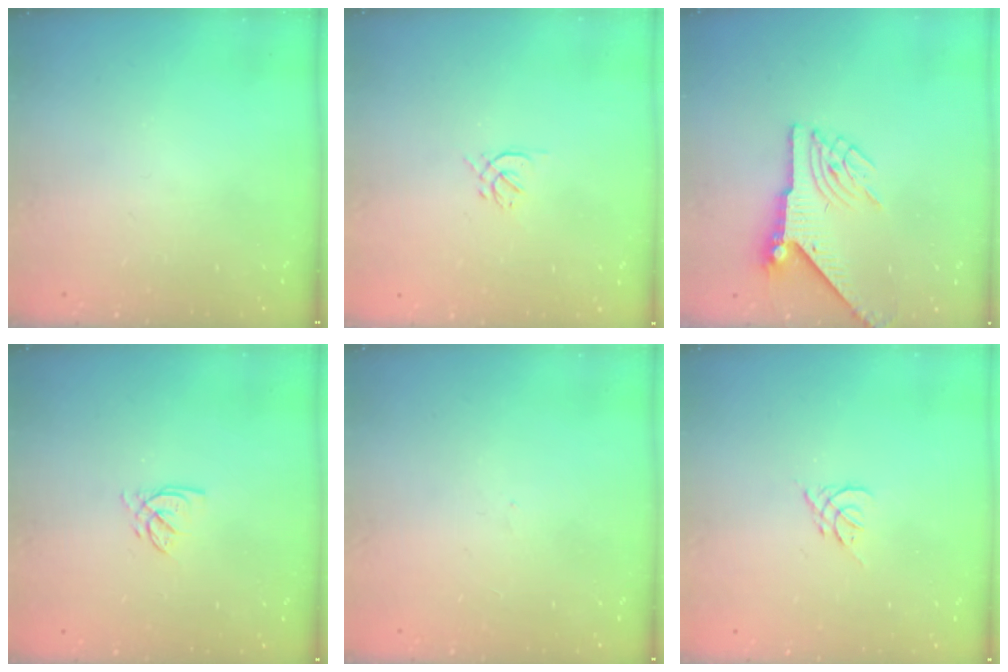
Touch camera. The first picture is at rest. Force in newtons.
{"total": 1.6, "press": 1.5, "slide": 0.6}
{"total": 6.5, "press": 6.4, "slide": 1.0}
{"total": 2.2, "press": 2.2, "slide": 0.3}
{"total": 0.0}
{"total": 1.3, "press": 1.2, "slide": 0.6}